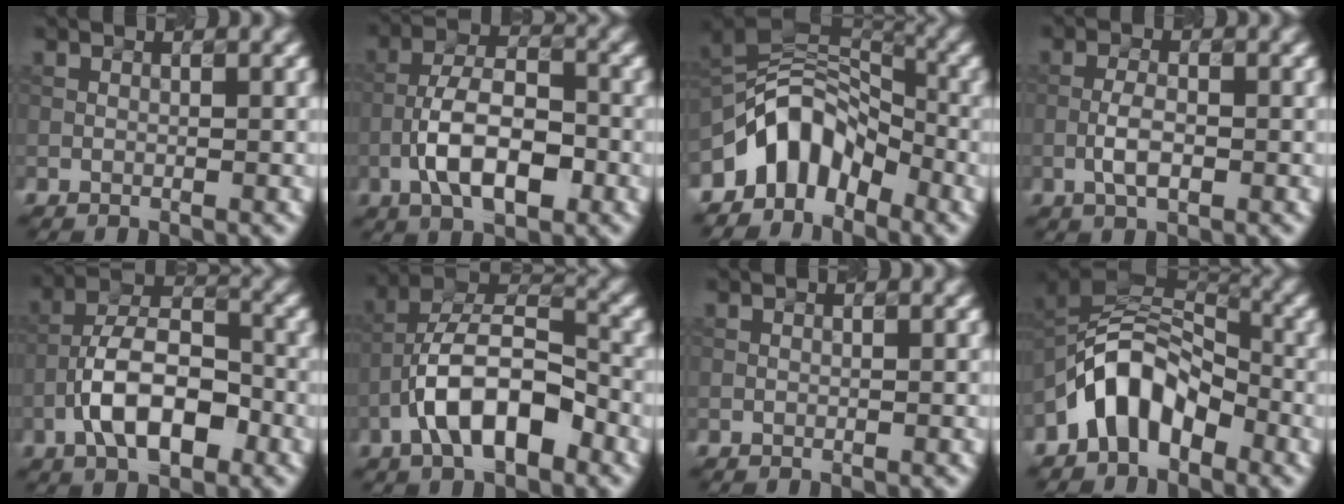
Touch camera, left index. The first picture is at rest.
{"total": 7.1, "force": [-2.5, 3.2, 5.8], "torque": [-0.100, 0.007, -0.052]}
{"total": 6.3, "force": [-4.1, 3.7, 3.2], "torque": [-0.030, 0.008, -0.087]}
{"total": 2.6, "force": [-0.8, 1.0, 2.3], "torque": [-0.045, 0.002, -0.018]}
{"total": 7.9, "force": [-3.1, 3.7, 6.2], "torque": [-0.104, 0.013, -0.060]}
{"total": 8.6, "force": [-3.7, 3.8, 6.7], "torque": [-0.117, 0.018, -0.072]}
{"total": 0.0}
{"total": 6.7, "force": [-3.4, 4.1, 4.0], "torque": [-0.060, 0.015, -0.077]}